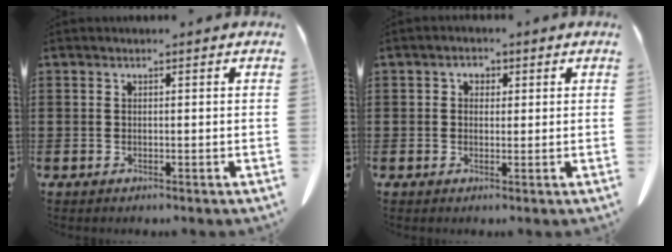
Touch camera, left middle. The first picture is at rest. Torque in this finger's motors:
{"motor_torque": [0.19, 0.33, 0.04, 0.01]}